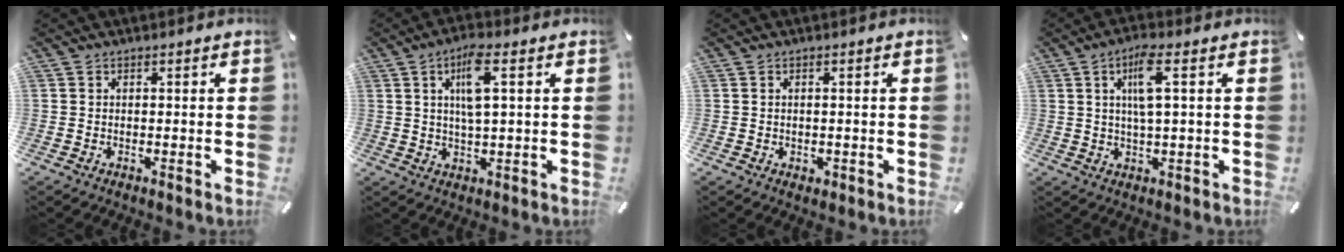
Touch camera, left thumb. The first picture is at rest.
{"total": 7.9, "force": [2.4, 1.9, 7.3], "torque": [-0.145, -0.001, 0.035]}
{"total": 0.7, "force": [-0.1, 0.7, 0.2], "torque": [-0.005, 0.005, -0.004]}
{"total": 7.3, "force": [2.1, 1.4, 6.8], "torque": [-0.128, 0.001, 0.030]}